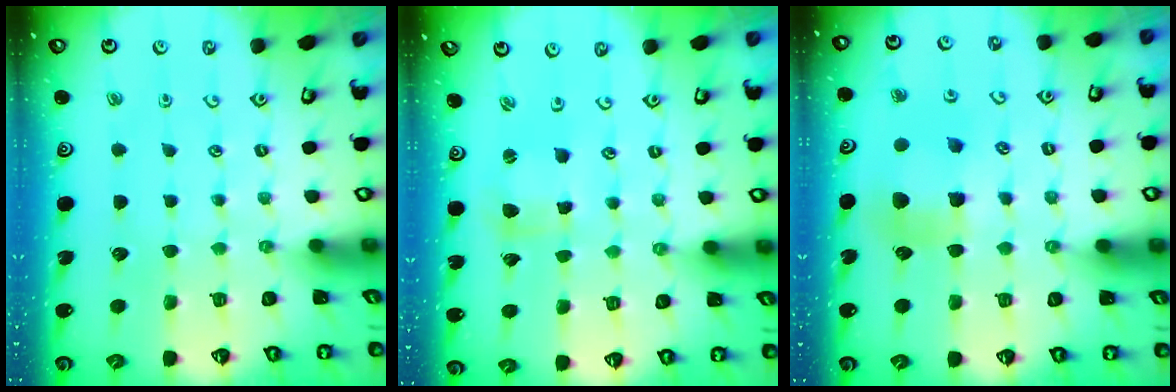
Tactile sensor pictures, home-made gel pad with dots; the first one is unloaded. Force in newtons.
{"total": 2.4, "press": 2.4, "slide": 0.2}
{"total": 7.2, "press": 7.2, "slide": 0.6}